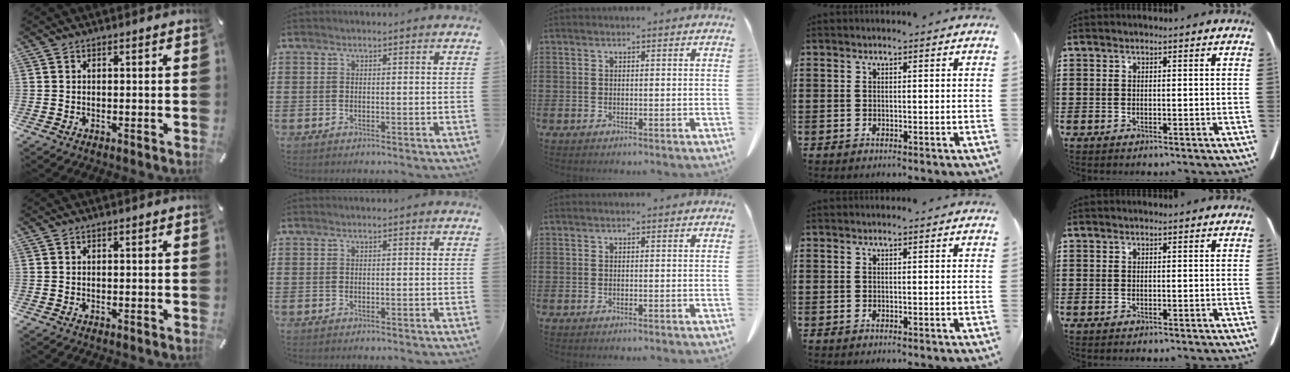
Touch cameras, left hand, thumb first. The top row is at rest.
{}